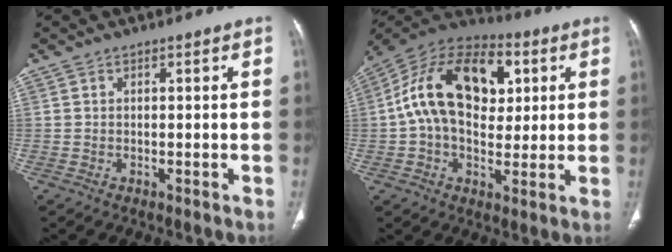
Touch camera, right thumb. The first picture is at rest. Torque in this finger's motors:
{"motor_torque": [2.42, 2.58, 1.36, -0.76, 0.26]}